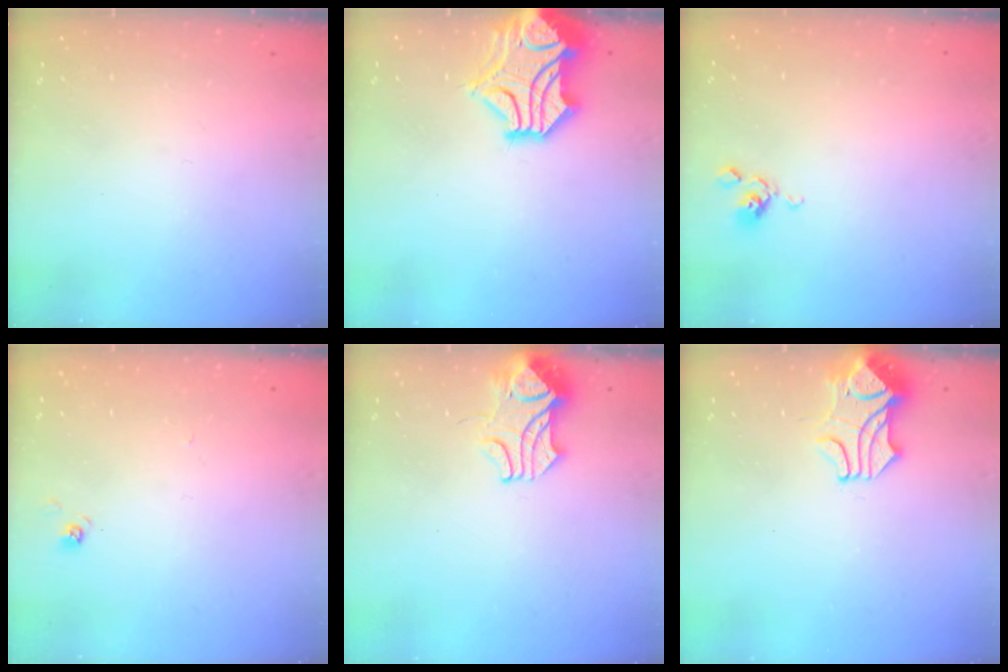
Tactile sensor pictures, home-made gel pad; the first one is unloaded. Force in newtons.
{"total": 5.2, "press": 5.0, "slide": 1.5}
{"total": 6.3, "press": 6.3, "slide": 0.8}
{"total": 2.7, "press": 2.7, "slide": 0.2}
{"total": 2.4, "press": 2.3, "slide": 0.9}
{"total": 2.0, "press": 1.8, "slide": 0.8}